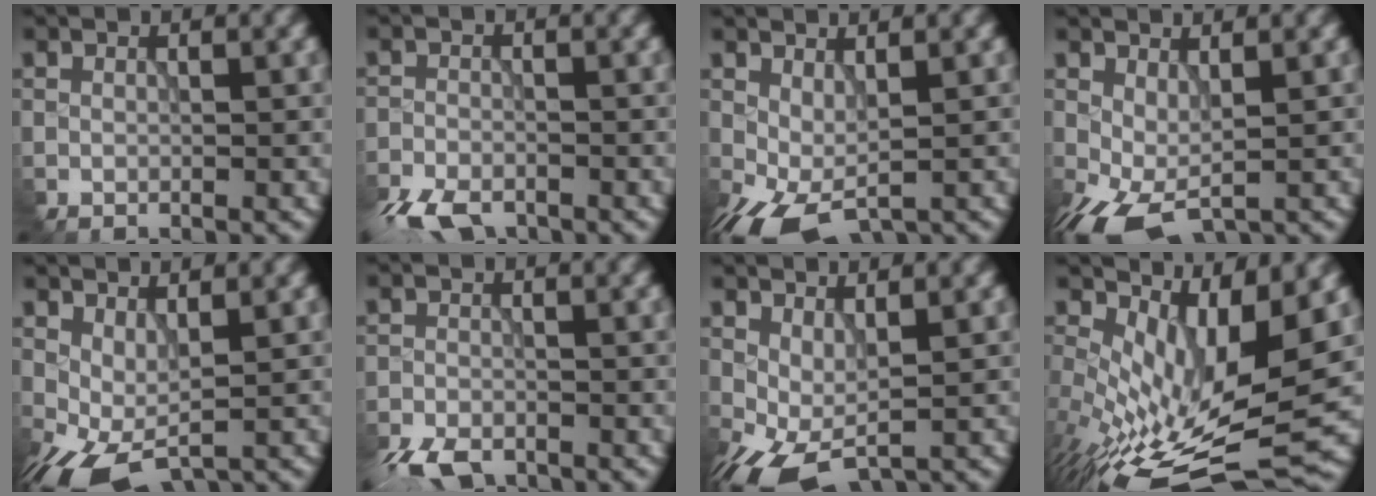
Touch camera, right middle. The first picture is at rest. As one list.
[{"total": 5.3, "force": [-4.3, 2.0, 2.4], "torque": [-0.048, -0.025, -0.087]}, {"total": 4.9, "force": [-1.6, 2.4, 3.9], "torque": [-0.096, -0.003, -0.029]}, {"total": 4.8, "force": [-1.5, 2.3, 4.0], "torque": [-0.099, -0.004, -0.027]}, {"total": 4.8, "force": [-1.0, 2.4, 4.1], "torque": [-0.096, -0.002, -0.017]}, {"total": 4.3, "force": [-3.5, 1.7, 1.9], "torque": [-0.037, -0.013, -0.075]}, {"total": 4.7, "force": [-1.0, 2.3, 4.0], "torque": [-0.096, -0.002, -0.018]}, {"total": 11.6, "force": [-0.4, 4.9, 10.5], "torque": [-0.206, -0.036, 0.013]}]